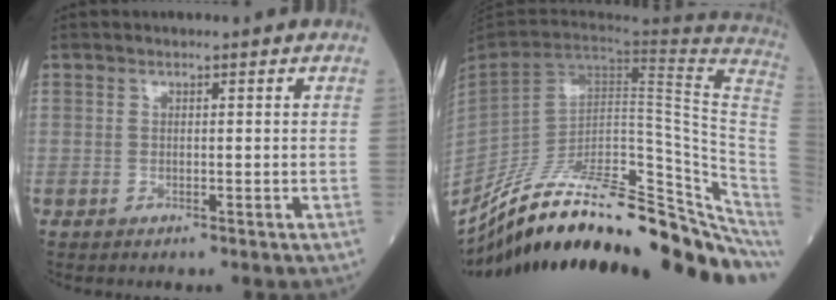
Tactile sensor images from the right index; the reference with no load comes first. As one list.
[{"total": 32.6, "force": [-25.4, 5.2, 19.7], "torque": [-0.214, -0.013, -0.370]}]